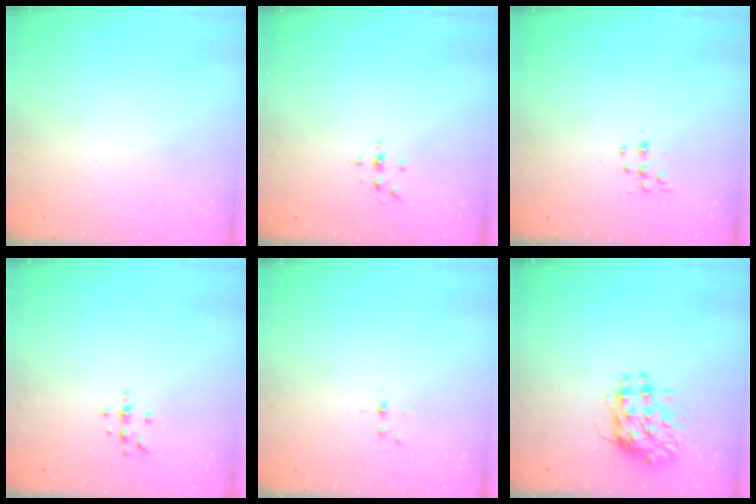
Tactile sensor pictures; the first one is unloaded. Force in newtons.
{"total": 2.3, "press": 2.2, "slide": 0.2}
{"total": 5.5, "press": 5.5, "slide": 0.4}
{"total": 4.8, "press": 4.7, "slide": 0.6}
{"total": 3.0, "press": 2.6, "slide": 1.5}
{"total": 10.1, "press": 10.1, "slide": 1.0}